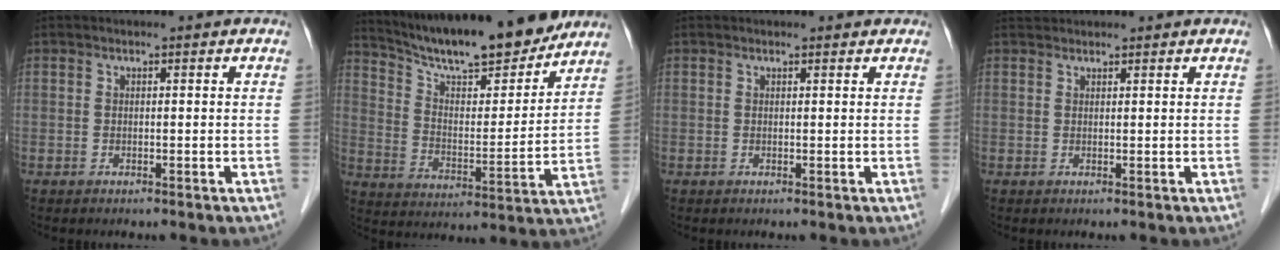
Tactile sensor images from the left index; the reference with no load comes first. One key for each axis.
{"total": 18.5, "fx": 16.5, "fy": 2.4, "fz": 7.9, "tx": -0.131, "ty": -0.011, "tz": 0.260}
{"total": 1.6, "fx": 1.5, "fy": 0.6, "fz": 0.2, "tx": -0.008, "ty": 0.007, "tz": 0.014}
{"total": 2.3, "fx": 2.2, "fy": 0.5, "fz": 0.1, "tx": -0.006, "ty": 0.028, "tz": 0.040}